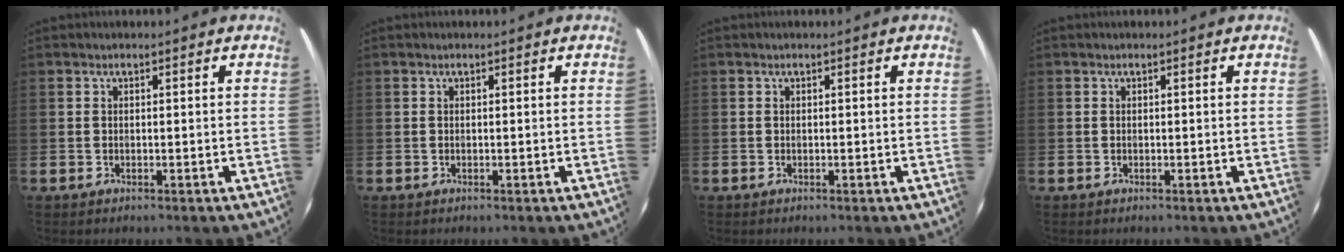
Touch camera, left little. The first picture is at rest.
{"total": 0.0}
{"total": 0.0}
{"total": 0.0}